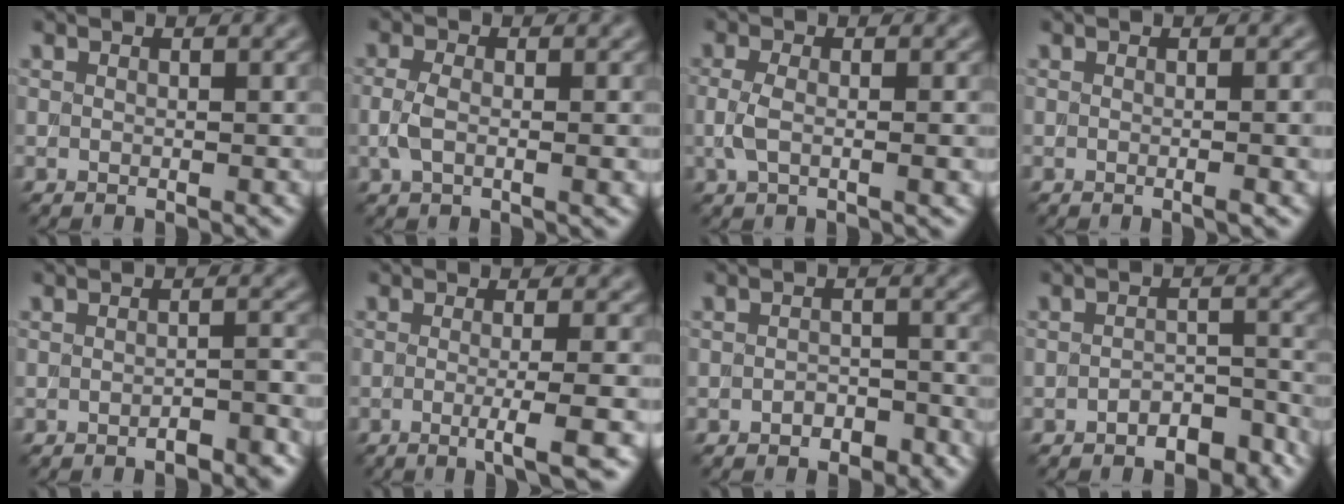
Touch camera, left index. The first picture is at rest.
{"total": 2.8, "force": [-0.4, 1.2, 2.5], "torque": [-0.059, -0.003, -0.011]}
{"total": 2.7, "force": [-0.3, 1.0, 2.5], "torque": [-0.056, -0.002, -0.009]}
{"total": 3.1, "force": [-0.2, 1.1, 2.9], "torque": [-0.018, 0.005, -0.009]}
{"total": 1.9, "force": [-1.3, 0.4, 1.4], "torque": [-0.017, 0.004, -0.023]}
{"total": 4.4, "force": [-1.1, 0.9, 4.1], "torque": [-0.059, -0.007, -0.021]}
{"total": 1.8, "force": [-1.1, 1.0, 0.9], "torque": [-0.016, 0.005, -0.019]}
{"total": 3.1, "force": [-2.2, 1.4, 1.8], "torque": [-0.030, 0.006, -0.033]}